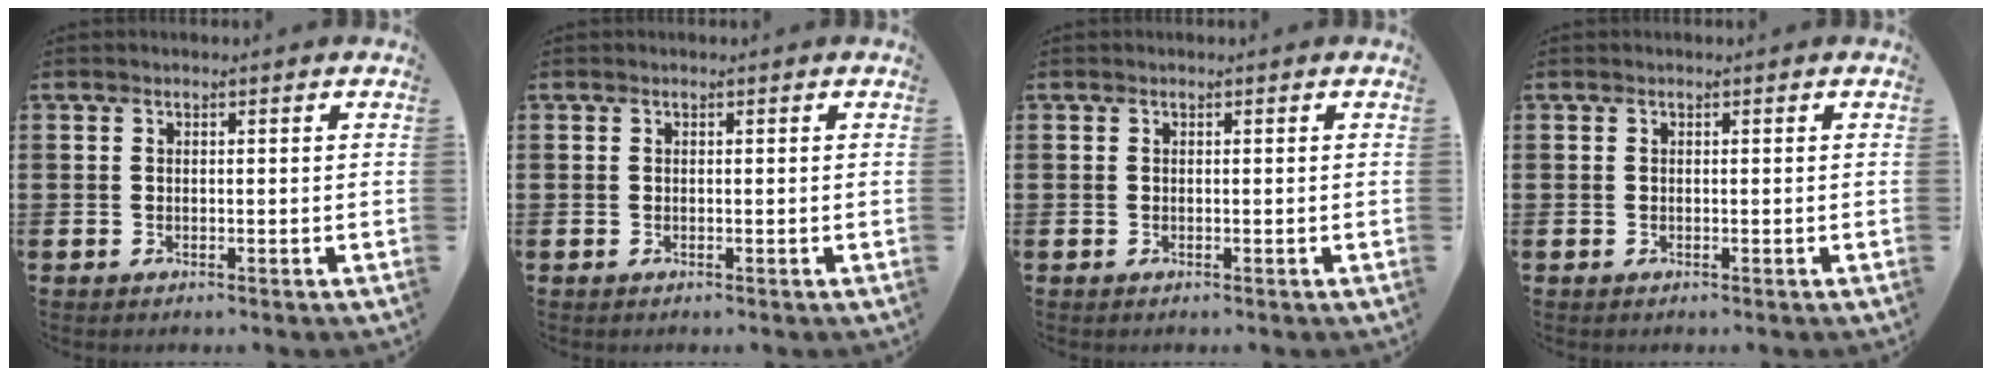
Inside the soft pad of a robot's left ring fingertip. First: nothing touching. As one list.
[{"total": 0.0}, {"total": 0.0}, {"total": 0.0}]